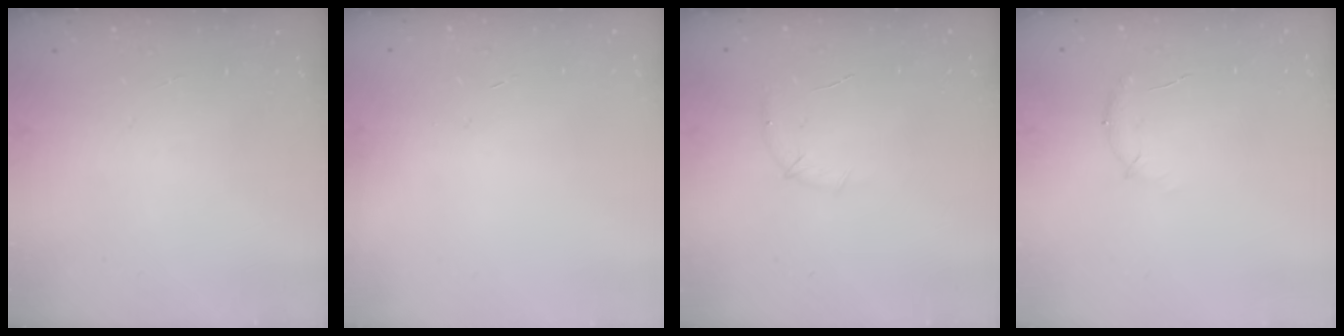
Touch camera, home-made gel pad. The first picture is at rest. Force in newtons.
{"total": 0.6, "press": 0.5, "slide": 0.2}
{"total": 5.5, "press": 5.3, "slide": 1.5}
{"total": 6.9, "press": 6.7, "slide": 1.8}